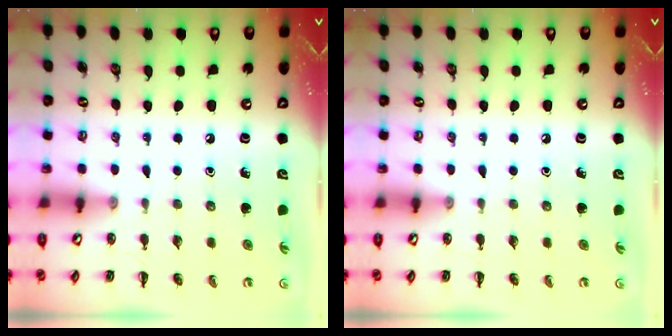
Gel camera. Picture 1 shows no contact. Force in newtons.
{"total": 0.0}